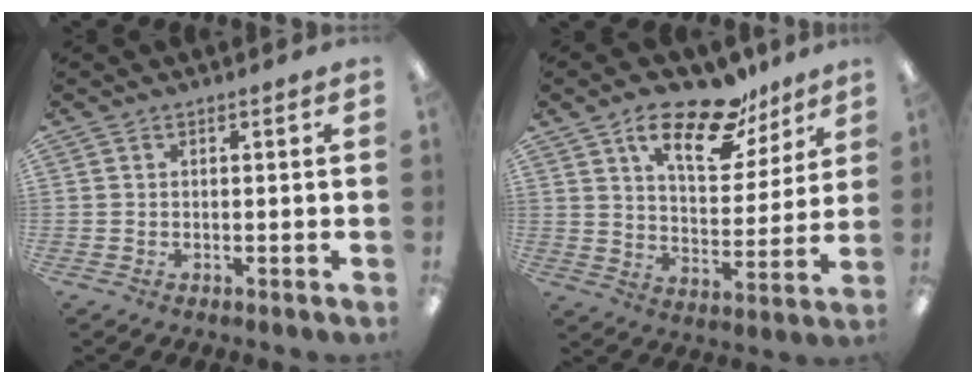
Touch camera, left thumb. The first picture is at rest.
{"total": 17.3, "force": [11.7, 7.5, 10.4], "torque": [-0.162, -0.058, 0.198]}